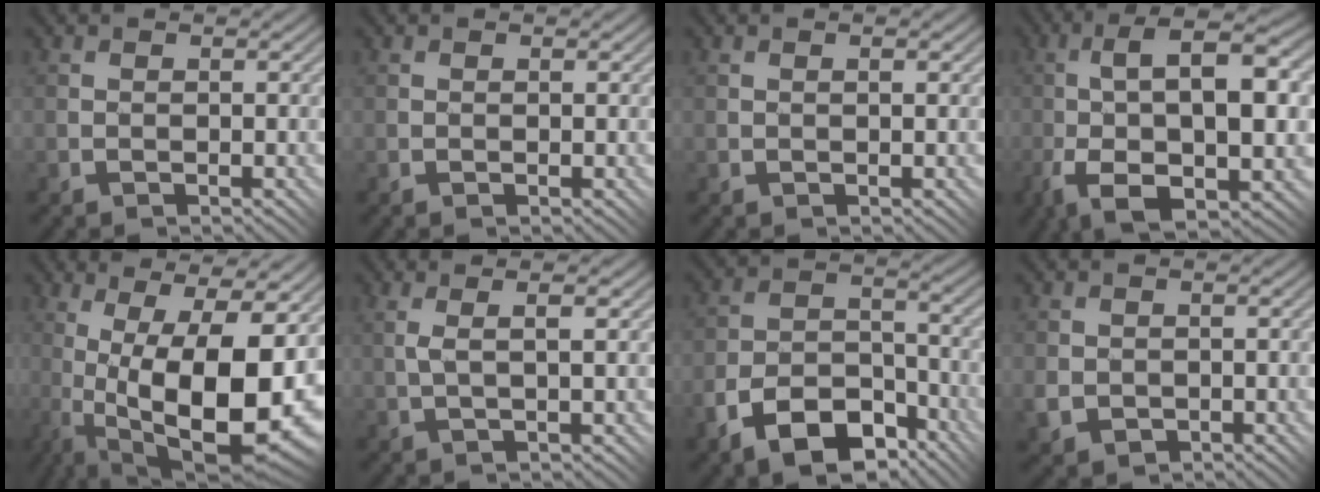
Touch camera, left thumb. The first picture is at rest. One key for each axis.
{"total": 0.0}
{"total": 0.9, "fx": 0.5, "fy": 0.1, "fz": 0.7, "tx": -0.011, "ty": 0.005, "tz": 0.015}
{"total": 13.9, "fx": -1.3, "fy": 5.7, "fz": 12.6, "tx": -0.233, "ty": 0.002, "tz": -0.018}
{"total": 15.3, "fx": -2.3, "fy": 4.9, "fz": 14.3, "tx": -0.235, "ty": -0.008, "tz": -0.031}
{"total": 3.1, "fx": 1.3, "fy": 0.1, "fz": 2.8, "tx": -0.054, "ty": 0.003, "tz": 0.025}
{"total": 9.6, "fx": -6.5, "fy": 4.7, "fz": 5.4, "tx": -0.102, "ty": -0.001, "tz": -0.123}
{"total": 2.5, "fx": -0.6, "fy": 2.2, "fz": 0.9, "tx": -0.027, "ty": -0.012, "tz": -0.009}